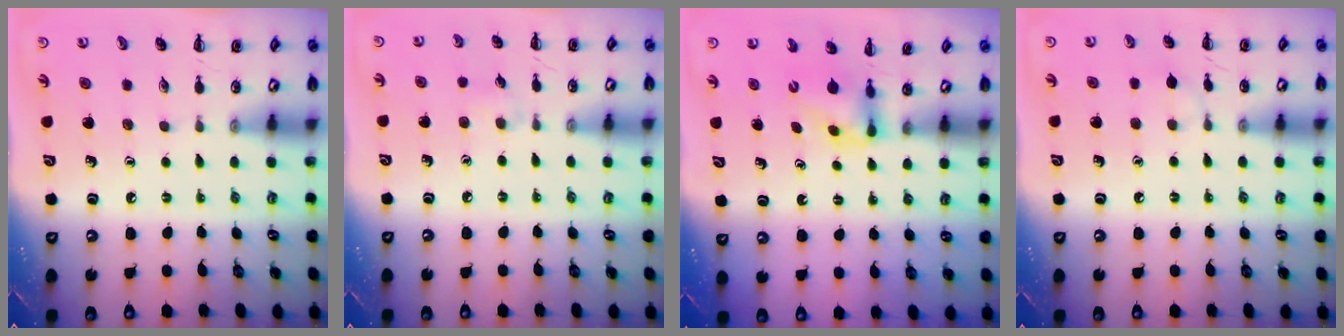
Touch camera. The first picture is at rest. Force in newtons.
{"total": 4.7, "press": 4.4, "slide": 1.7}
{"total": 3.6, "press": 3.3, "slide": 1.4}
{"total": 5.5, "press": 5.2, "slide": 1.7}